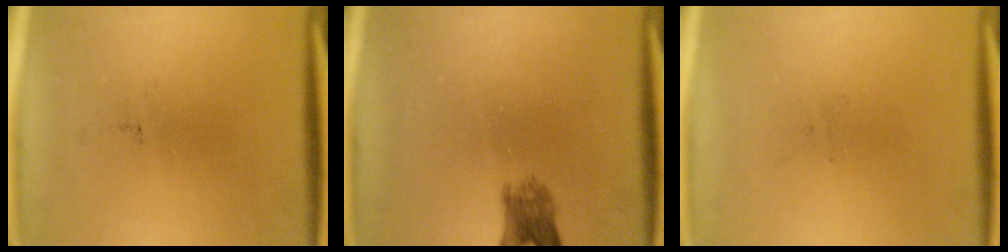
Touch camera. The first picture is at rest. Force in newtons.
{"total": 3.2}
{"total": 0.0}